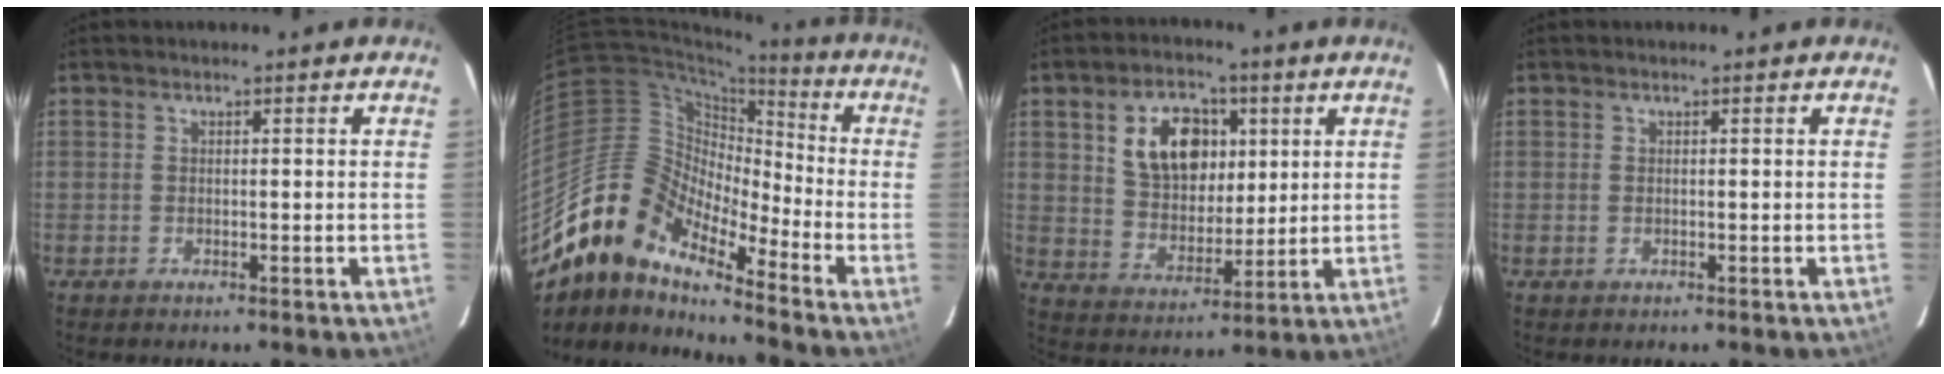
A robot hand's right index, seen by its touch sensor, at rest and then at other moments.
{"total": 16.6, "force": [-13.6, 5.6, 7.8], "torque": [-0.125, 0.000, -0.279]}
{"total": 12.6, "force": [4.2, 8.3, 8.5], "torque": [-0.157, 0.021, 0.086]}
{"total": 0.0}